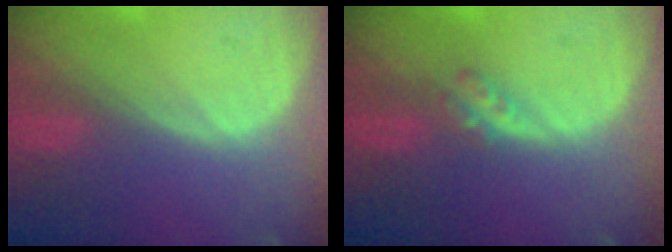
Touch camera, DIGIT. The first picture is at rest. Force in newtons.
{"total": 2.7, "press": 2.3, "slide": 1.3}